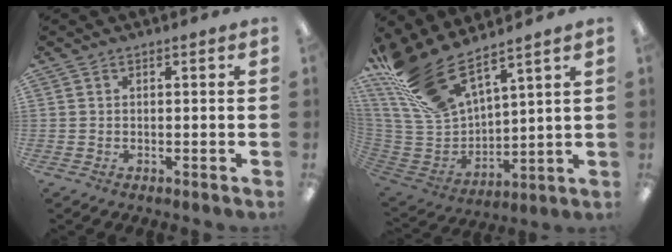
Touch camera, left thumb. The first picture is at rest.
{"total": 19.4, "force": [14.8, 7.0, 10.4], "torque": [-0.246, -0.085, 0.274]}